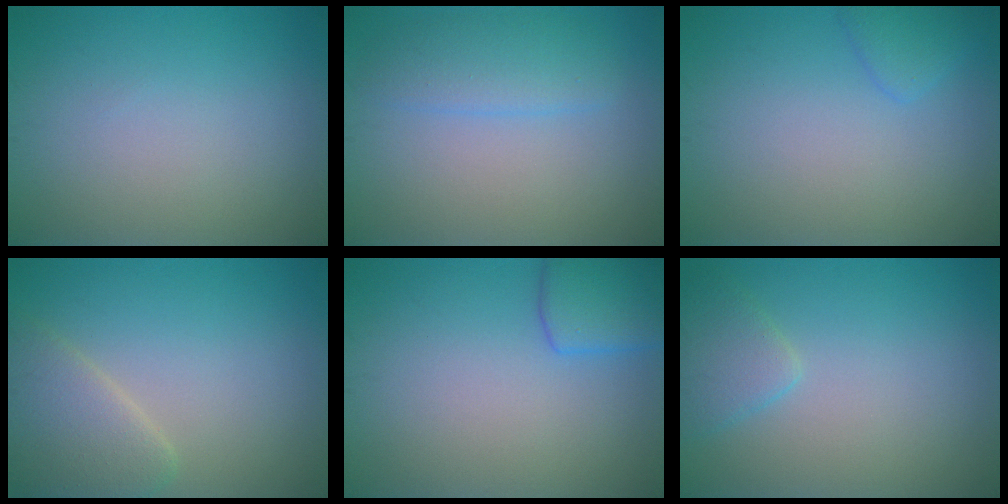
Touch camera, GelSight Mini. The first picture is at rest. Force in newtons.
{"total": 2.9, "press": 2.9, "slide": 0.2}
{"total": 1.5, "press": 1.5, "slide": 0.1}
{"total": 4.0, "press": 4.0, "slide": 0.2}
{"total": 3.6, "press": 3.6, "slide": 0.1}
{"total": 2.2, "press": 2.2, "slide": 0.2}